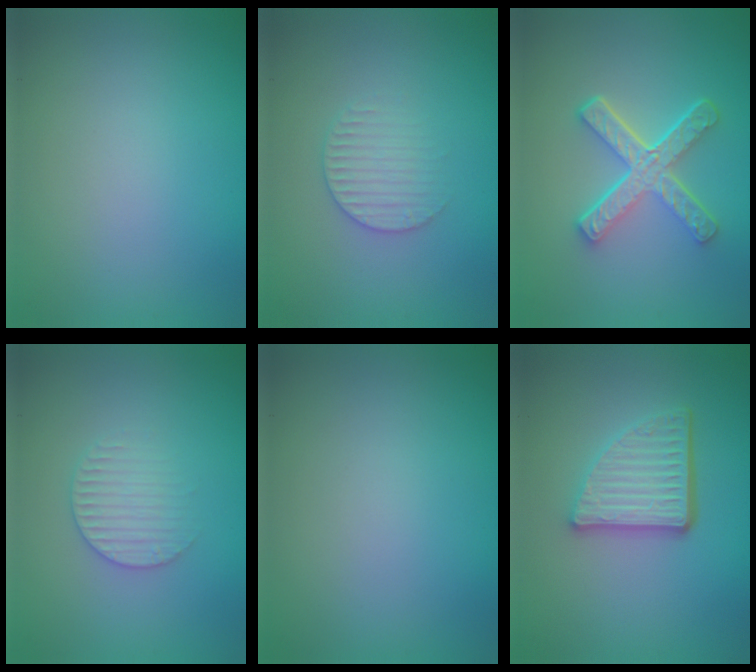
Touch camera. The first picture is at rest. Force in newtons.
{"total": 2.2, "press": 2.1, "slide": 0.5}
{"total": 5.3, "press": 3.7, "slide": 3.8}
{"total": 2.2, "press": 2.1, "slide": 0.5}
{"total": 0.0}
{"total": 4.8, "press": 3.4, "slide": 3.3}